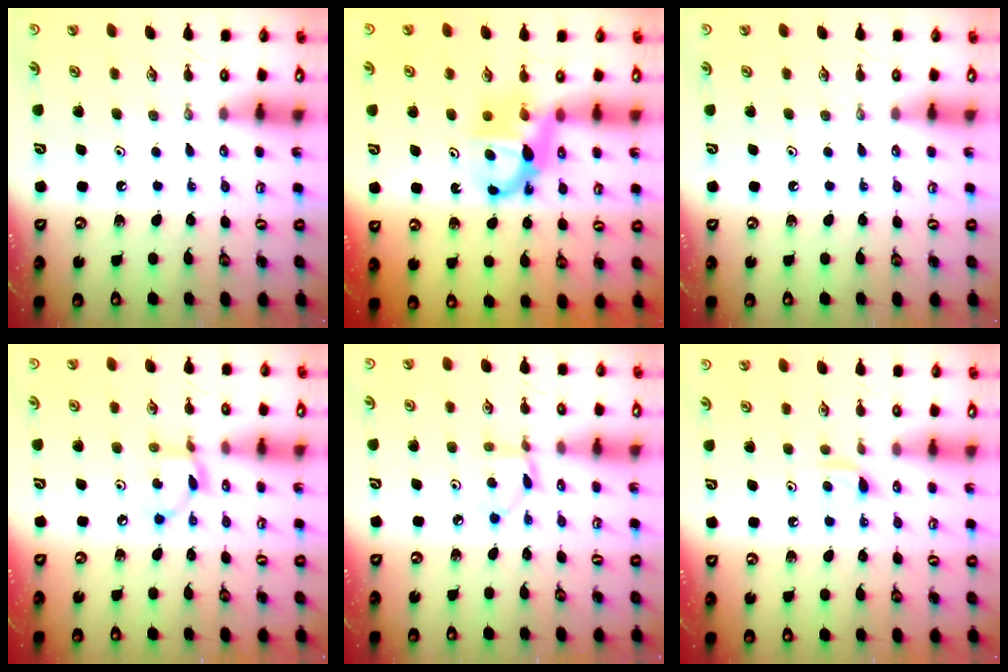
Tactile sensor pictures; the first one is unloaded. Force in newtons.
{"total": 7.2, "press": 7.2, "slide": 0.1}
{"total": 0.0}
{"total": 4.4, "press": 4.4, "slide": 0.0}
{"total": 3.2, "press": 3.1, "slide": 0.4}
{"total": 4.9, "press": 4.8, "slide": 0.8}